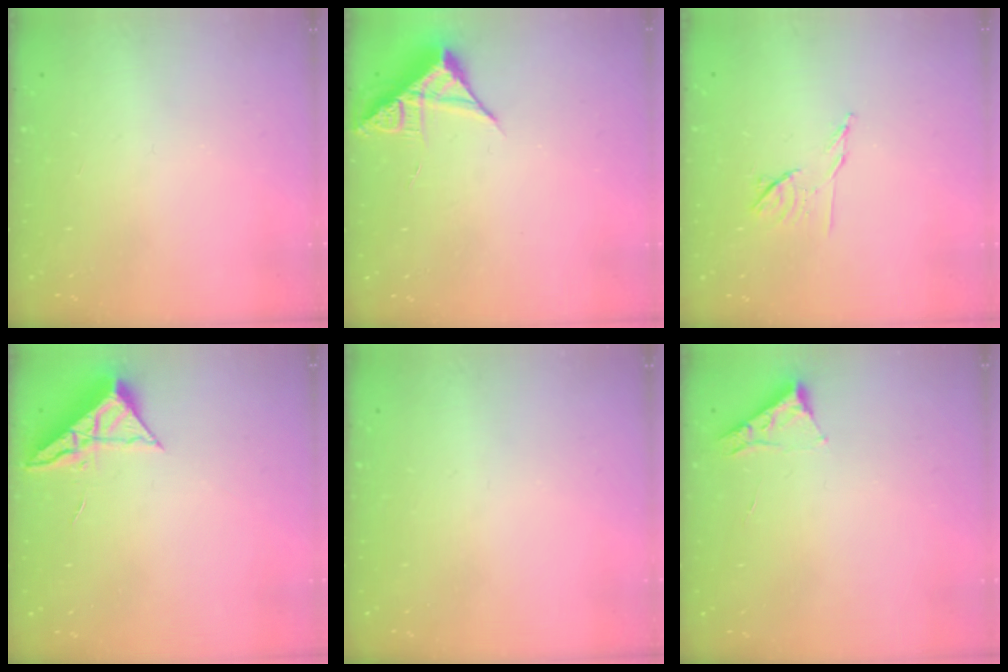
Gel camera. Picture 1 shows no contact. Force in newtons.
{"total": 7.1, "press": 7.1, "slide": 0.3}
{"total": 7.1, "press": 7.0, "slide": 1.2}
{"total": 6.9, "press": 6.9, "slide": 0.3}
{"total": 0.0}
{"total": 3.4, "press": 3.3, "slide": 0.5}